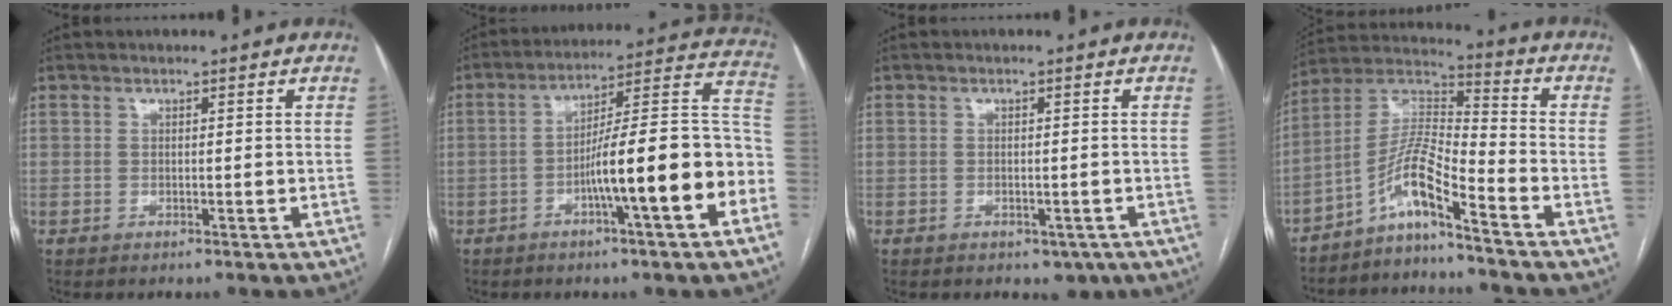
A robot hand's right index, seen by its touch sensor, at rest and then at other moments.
{"total": 17.1, "force": [-5.3, 1.6, 16.2], "torque": [-0.209, 0.033, -0.078]}
{"total": 2.4, "force": [-1.3, 1.7, 1.0], "torque": [-0.002, 0.004, -0.010]}
{"total": 9.2, "force": [-6.4, 0.3, 6.7], "torque": [-0.140, 0.017, -0.125]}